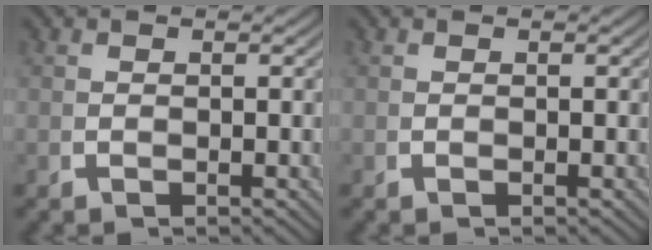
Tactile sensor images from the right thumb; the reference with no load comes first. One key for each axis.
{"total": 0.0}